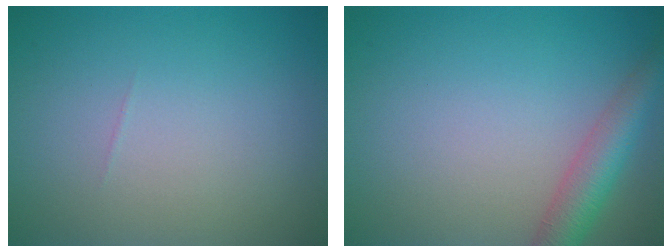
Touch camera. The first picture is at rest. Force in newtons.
{"total": 4.1, "press": 4.1, "slide": 0.2}